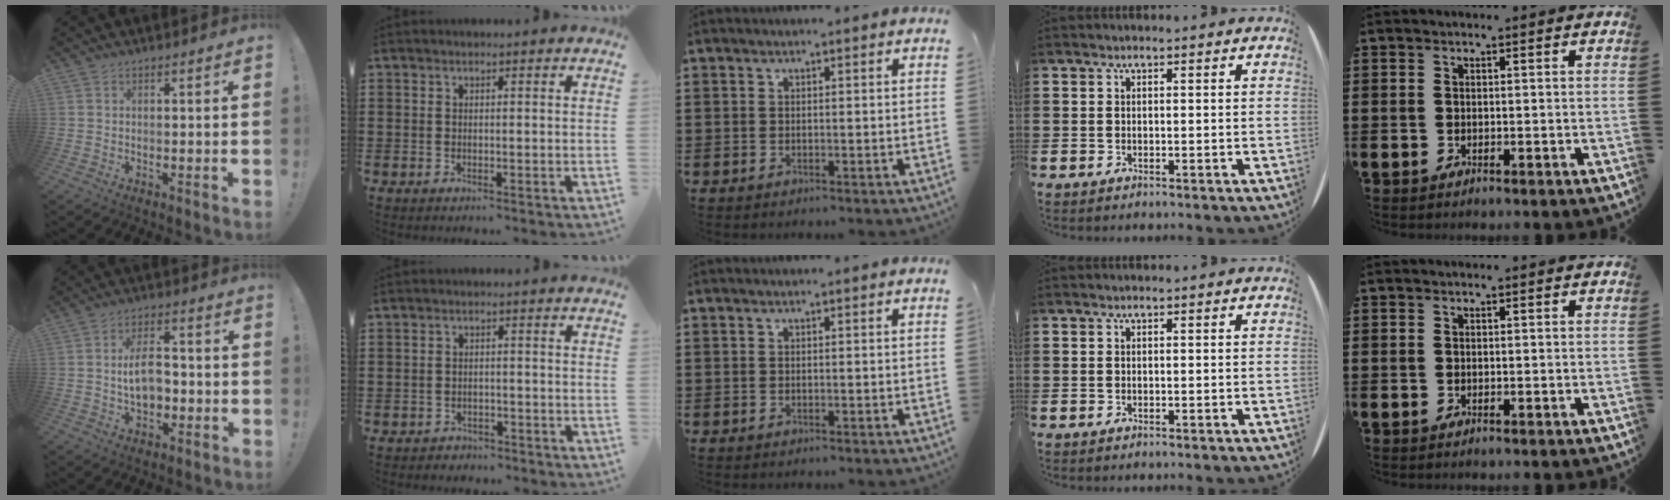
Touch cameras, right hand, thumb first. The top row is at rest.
{"thumb": {"total": 8.7, "force": [-0.8, 5.5, 6.7], "torque": [-0.107, 0.006, -0.014]}, "index": {"total": 1.6, "force": [-1.5, 0.5, -0.2], "torque": [-0.003, 0.004, -0.034]}}